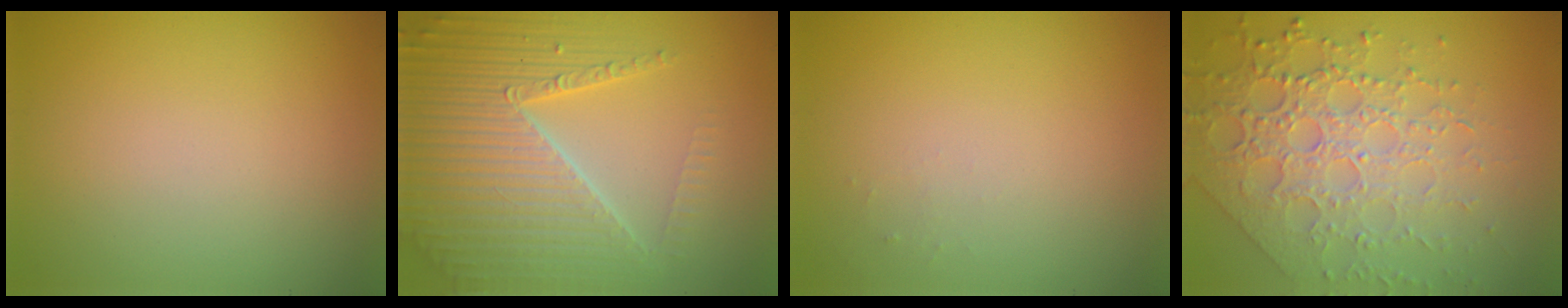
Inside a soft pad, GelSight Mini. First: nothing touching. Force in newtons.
{"total": 7.1, "press": 6.9, "slide": 1.6}
{"total": 0.5, "press": 0.5, "slide": 0.2}
{"total": 7.2, "press": 5.4, "slide": 4.8}